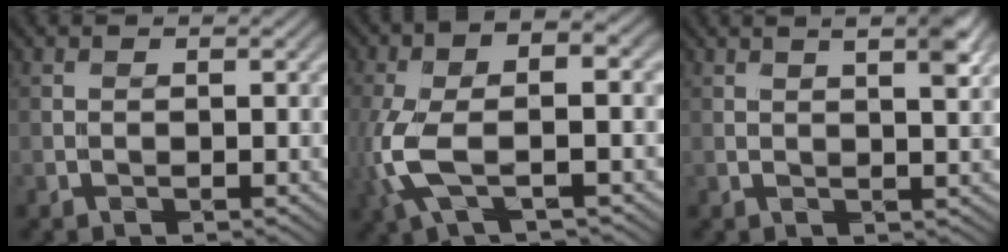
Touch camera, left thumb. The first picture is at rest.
{"total": 8.5, "force": [-0.9, 2.9, 7.9], "torque": [-0.191, -0.001, -0.027]}
{"total": 3.4, "force": [2.1, 0.3, 2.6], "torque": [-0.043, 0.001, 0.037]}